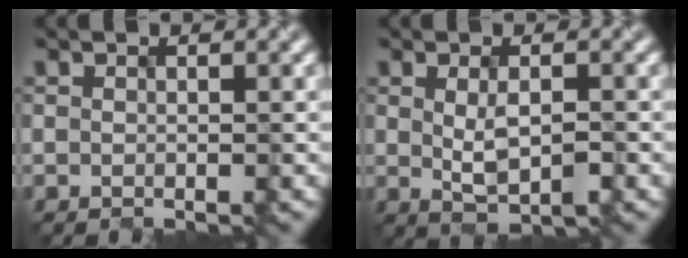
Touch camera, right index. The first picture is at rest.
{"total": 2.4, "force": [-0.5, 0.8, 2.2], "torque": [-0.048, -0.006, 0.001]}